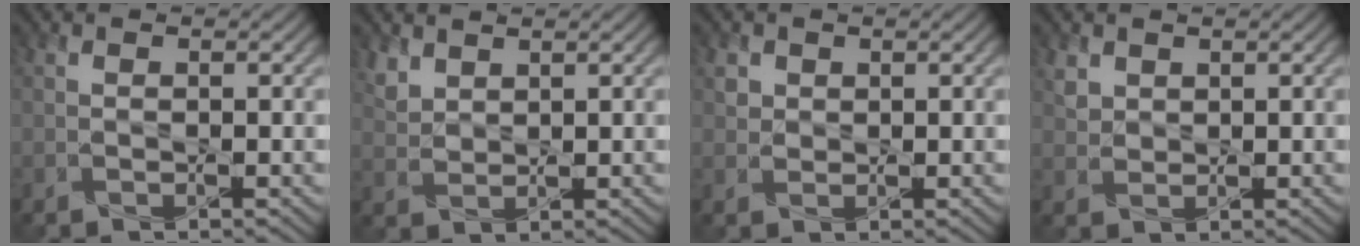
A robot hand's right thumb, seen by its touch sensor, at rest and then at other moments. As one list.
[{"total": 2.8, "force": [2.0, 1.5, 1.1], "torque": [-0.033, -0.002, 0.050]}, {"total": 1.8, "force": [0.8, 1.6, 0.4], "torque": [-0.015, -0.008, 0.017]}, {"total": 2.0, "force": [1.2, 1.5, 0.6], "torque": [-0.020, -0.003, 0.028]}]